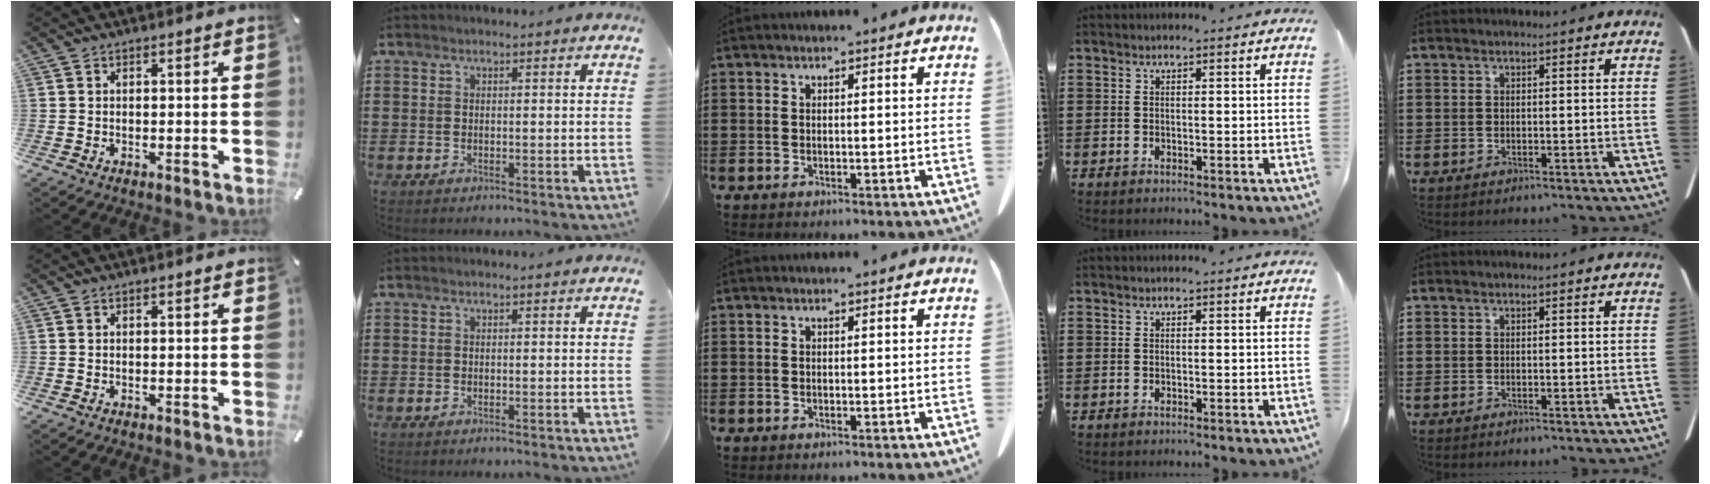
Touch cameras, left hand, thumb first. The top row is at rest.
{}